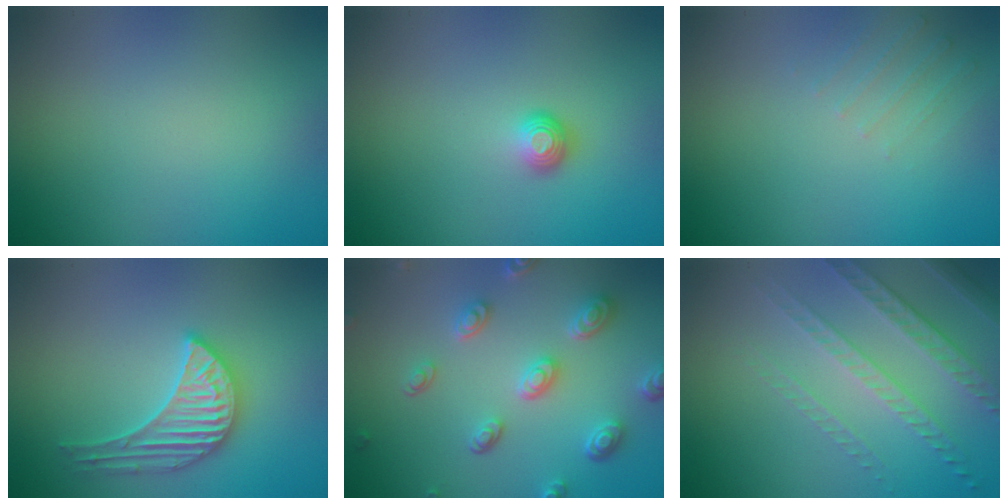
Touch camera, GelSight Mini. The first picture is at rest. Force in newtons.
{"total": 1.2, "press": 0.9, "slide": 0.7}
{"total": 1.3, "press": 1.3, "slide": 0.4}
{"total": 3.5, "press": 3.5, "slide": 0.4}
{"total": 4.7, "press": 3.8, "slide": 2.8}
{"total": 5.0, "press": 3.2, "slide": 3.9}